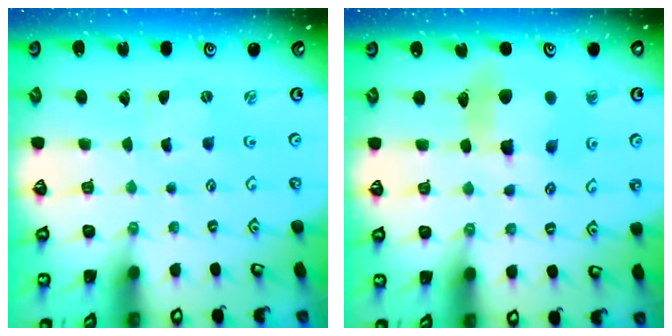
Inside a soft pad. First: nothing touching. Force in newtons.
{"total": 11.1, "press": 11.0, "slide": 1.4}